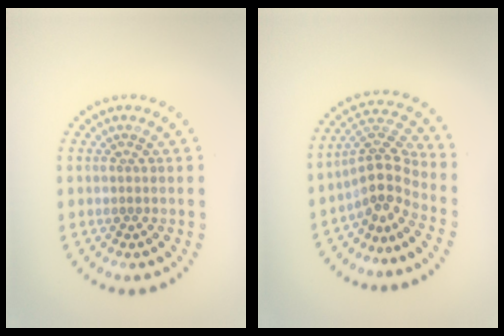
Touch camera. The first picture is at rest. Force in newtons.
{"total": 3.6, "press": 2.7, "slide": 2.5}